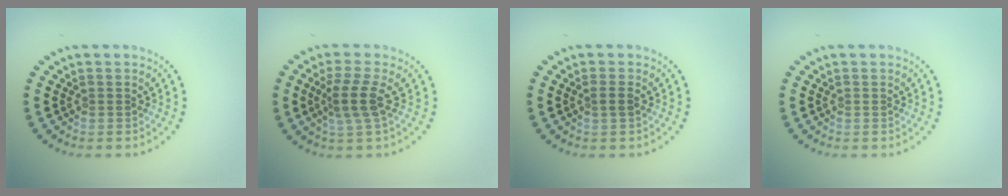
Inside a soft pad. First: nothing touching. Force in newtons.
{"total": 2.8, "press": 2.2, "slide": 1.8}
{"total": 1.1, "press": 0.9, "slide": 0.6}
{"total": 0.0}